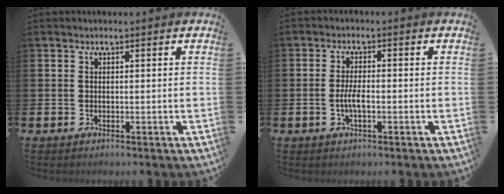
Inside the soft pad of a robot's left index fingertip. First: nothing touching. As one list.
[{"total": 2.8, "force": [-0.7, 0.9, 2.5], "torque": [-0.048, -0.001, -0.018]}]